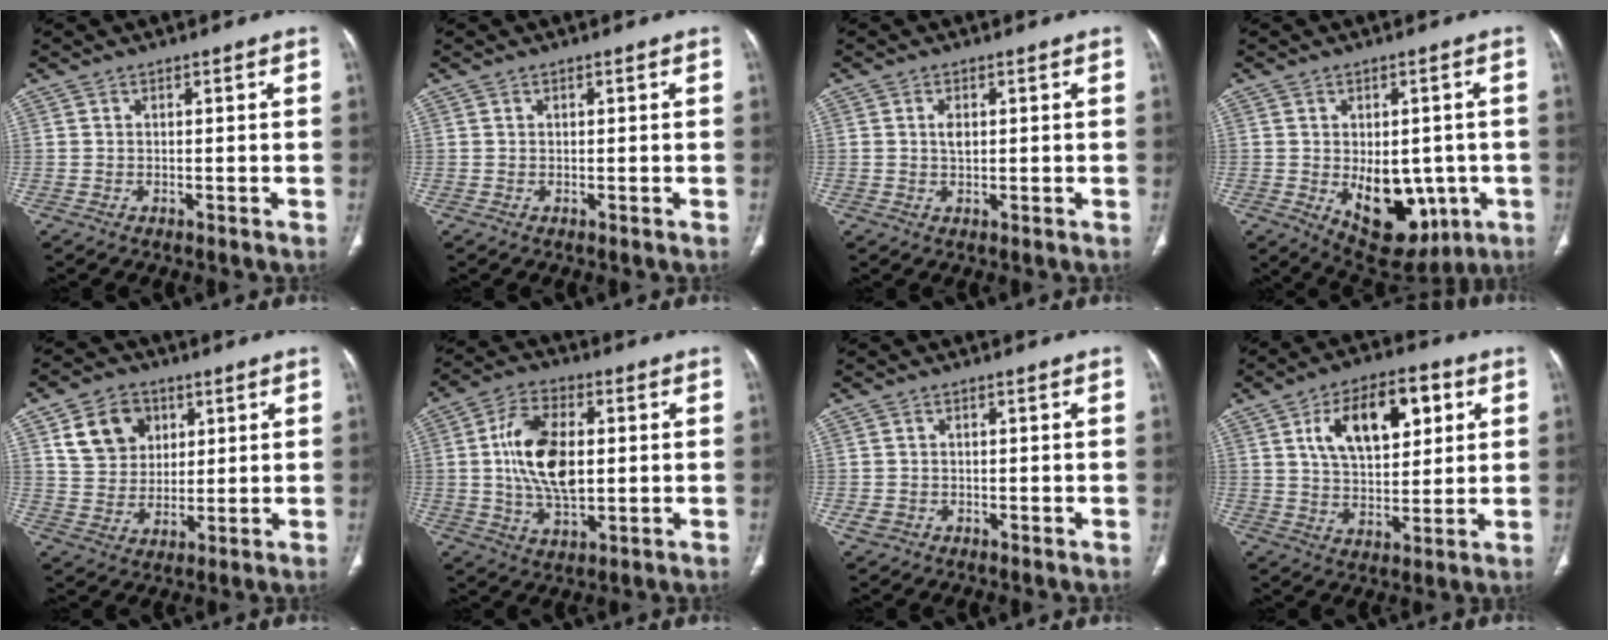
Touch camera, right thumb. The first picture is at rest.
{"total": 0.0}
{"total": 2.1, "force": [0.4, 1.3, 1.6], "torque": [-0.029, 0.000, 0.009]}
{"total": 14.2, "force": [-3.1, 9.0, 10.6], "torque": [-0.110, -0.003, -0.018]}
{"total": 10.6, "force": [4.3, 8.5, 4.7], "torque": [-0.051, -0.010, 0.084]}
{"total": 14.3, "force": [1.0, 7.9, 11.9], "torque": [-0.215, 0.005, 0.019]}
{"total": 2.0, "force": [-0.6, 1.7, 0.7], "torque": [-0.011, 0.005, -0.007]}
{"total": 16.0, "force": [5.6, 8.5, 12.3], "torque": [-0.166, -0.003, 0.094]}